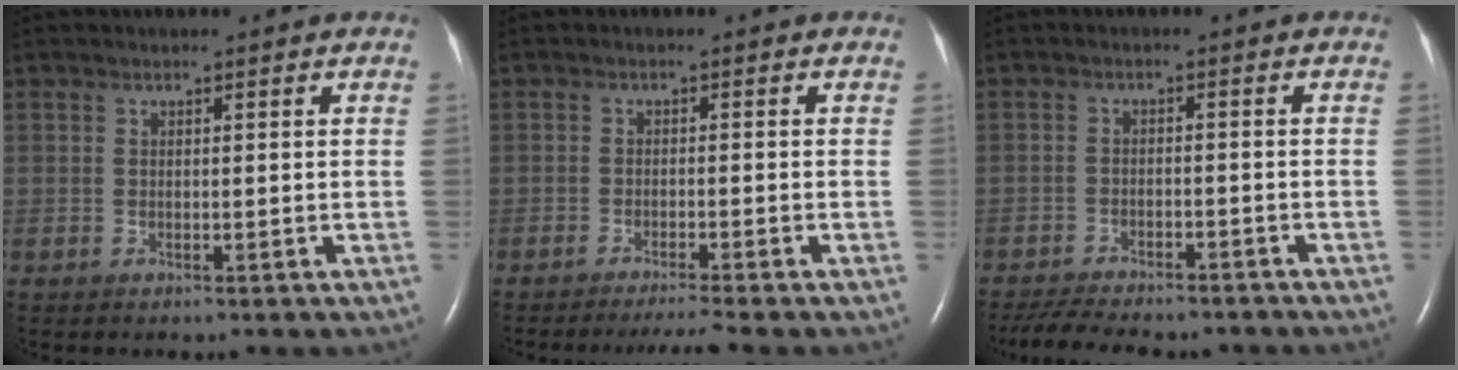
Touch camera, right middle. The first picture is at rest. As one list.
[{"total": 4.2, "force": [-3.6, -1.5, 1.6], "torque": [-0.027, -0.015, -0.060]}, {"total": 12.6, "force": [-11.2, 2.8, 5.2], "torque": [-0.096, -0.012, -0.153]}]